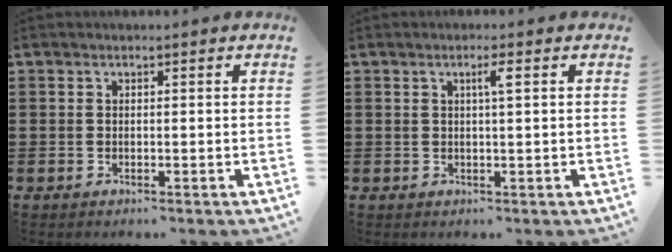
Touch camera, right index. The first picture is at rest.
{"total": 2.0, "force": [0.6, 0.0, 1.9], "torque": [-0.037, 0.001, 0.008]}